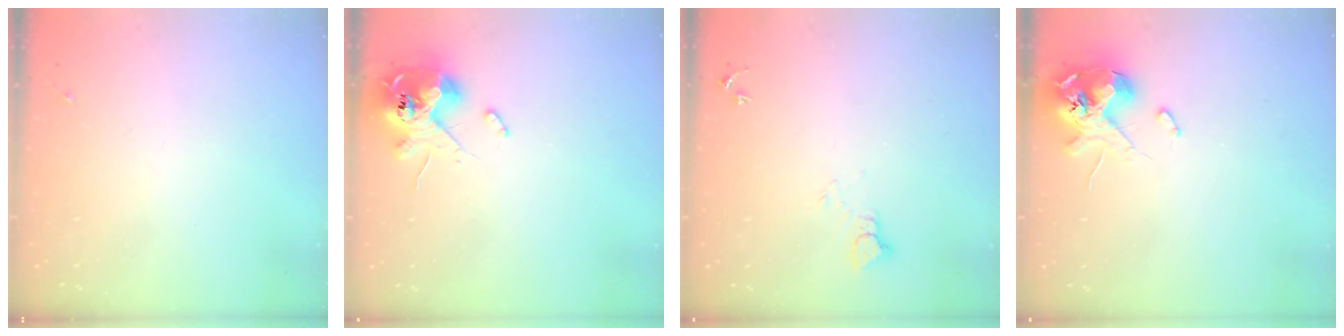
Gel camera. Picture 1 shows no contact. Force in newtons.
{"total": 12.0, "press": 11.8, "slide": 1.9}
{"total": 4.2, "press": 4.1, "slide": 0.4}
{"total": 12.4, "press": 12.3, "slide": 1.8}